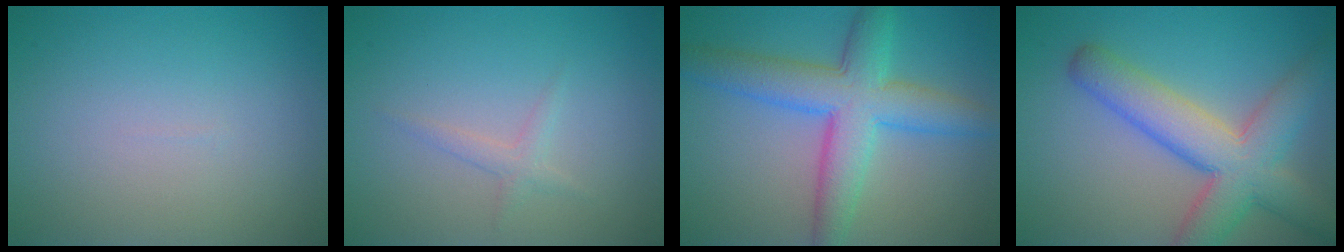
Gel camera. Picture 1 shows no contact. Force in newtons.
{"total": 1.2, "press": 1.2, "slide": 0.1}
{"total": 7.2, "press": 7.2, "slide": 0.1}
{"total": 7.8, "press": 7.8, "slide": 0.3}